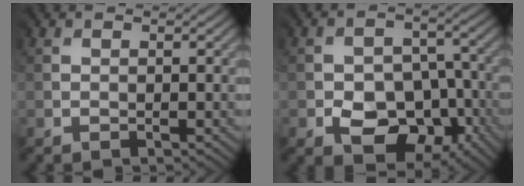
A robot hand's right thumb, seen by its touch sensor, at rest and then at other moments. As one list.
[{"total": 7.1, "force": [-3.7, 5.1, 3.2], "torque": [-0.041, -0.006, -0.057]}]